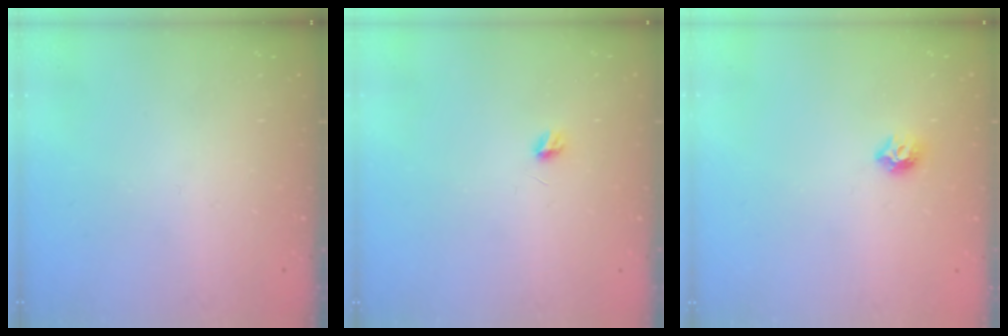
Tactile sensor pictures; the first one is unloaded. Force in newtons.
{"total": 3.7, "press": 3.7, "slide": 0.3}
{"total": 6.1, "press": 6.0, "slide": 0.9}